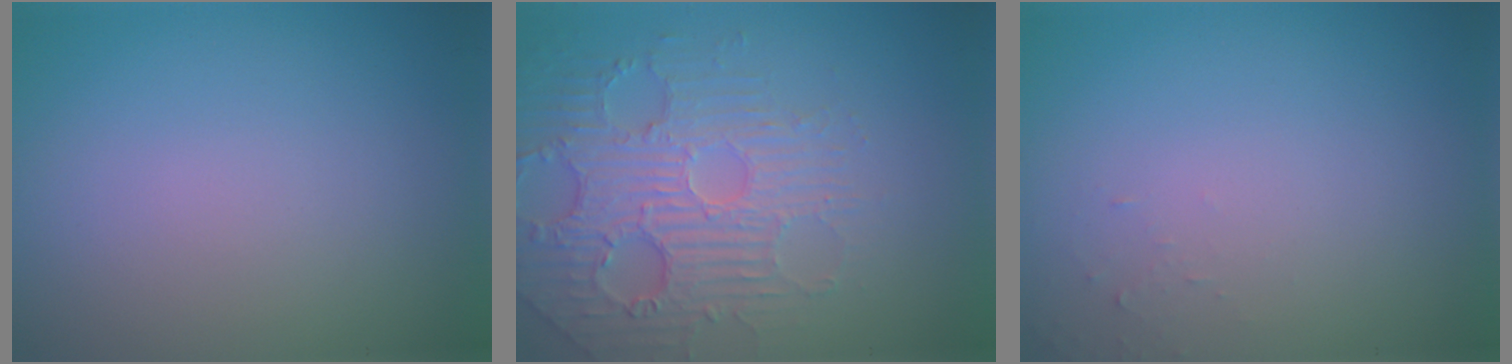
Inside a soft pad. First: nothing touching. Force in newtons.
{"total": 4.8, "press": 4.3, "slide": 2.2}
{"total": 0.6, "press": 0.6, "slide": 0.1}